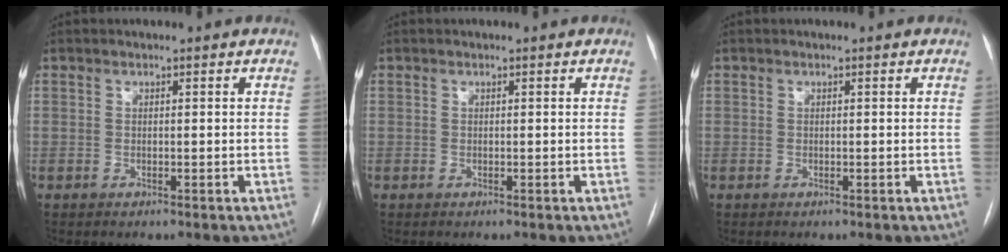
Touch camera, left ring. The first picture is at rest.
{"total": 0.0}
{"total": 0.0}